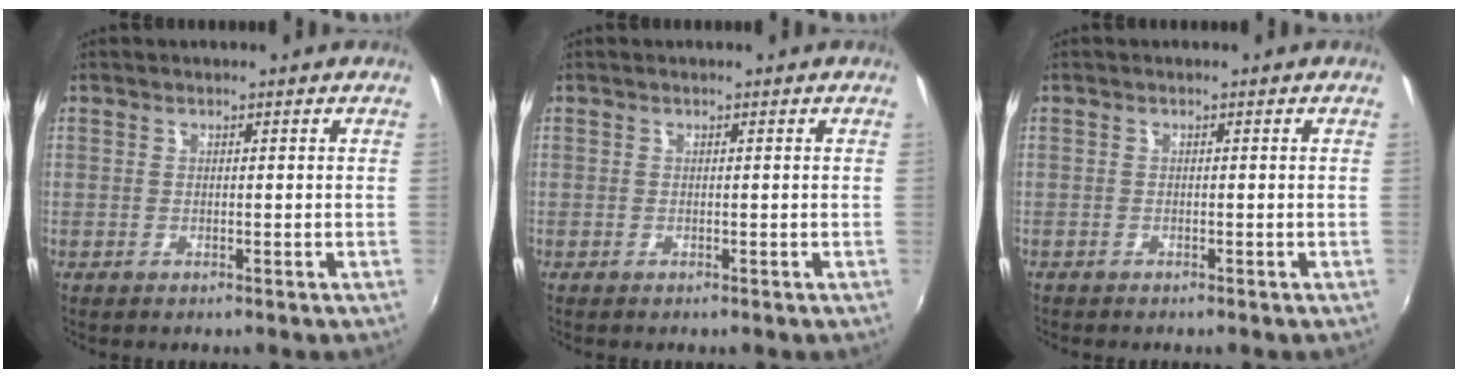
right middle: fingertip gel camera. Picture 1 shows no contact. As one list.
[{"total": 0.0}, {"total": 0.6, "force": [-0.5, 0.3, 0.0], "torque": [-0.002, -0.002, -0.012]}]